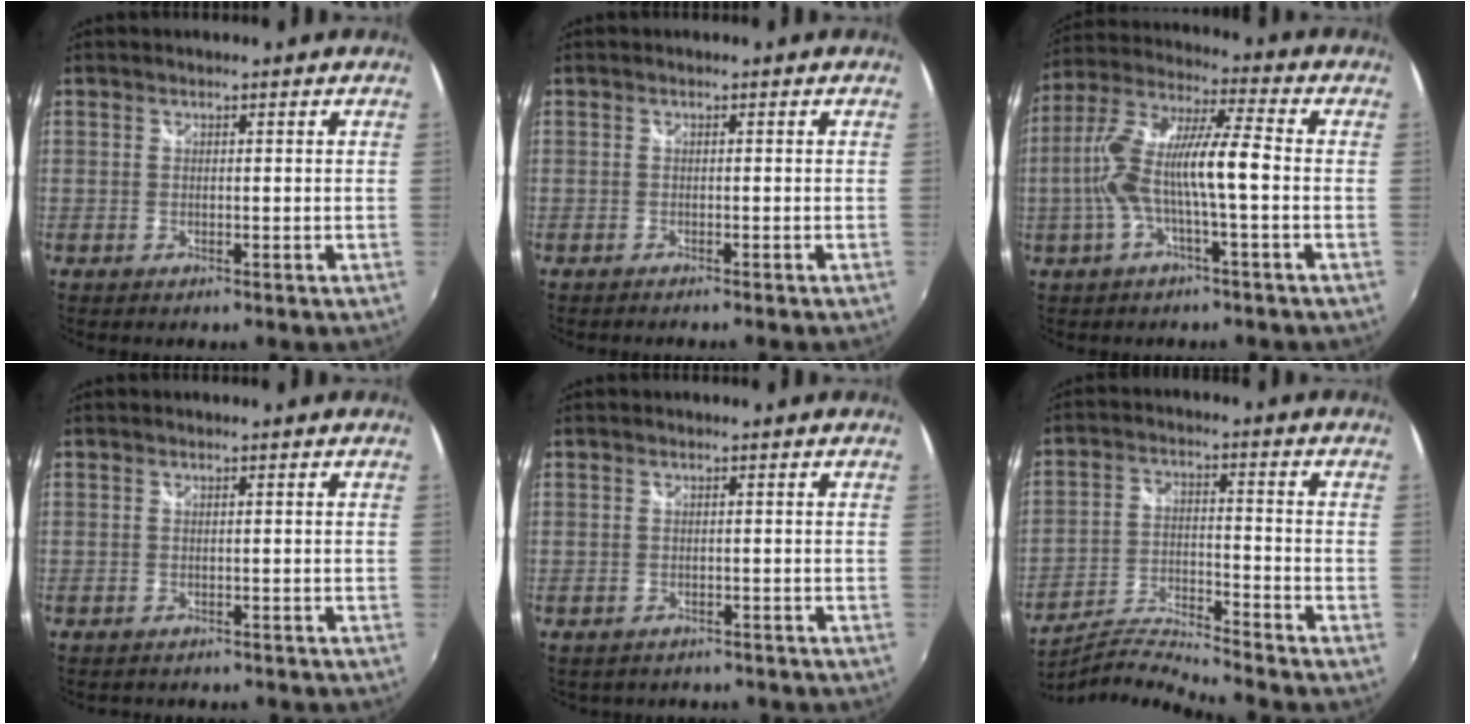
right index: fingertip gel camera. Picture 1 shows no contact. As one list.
[{"total": 1.1, "force": [-1.0, -0.1, 0.4], "torque": [-0.006, -0.006, -0.017]}, {"total": 12.3, "force": [-2.4, 1.6, 12.0], "torque": [-0.231, 0.010, -0.039]}, {"total": 3.6, "force": [-3.3, 0.7, 1.1], "torque": [-0.023, -0.017, -0.038]}, {"total": 2.5, "force": [-1.9, 1.5, 0.3], "torque": [-0.011, -0.002, -0.024]}, {"total": 9.8, "force": [-9.4, -2.3, 1.7], "torque": [-0.044, 0.001, -0.179]}]